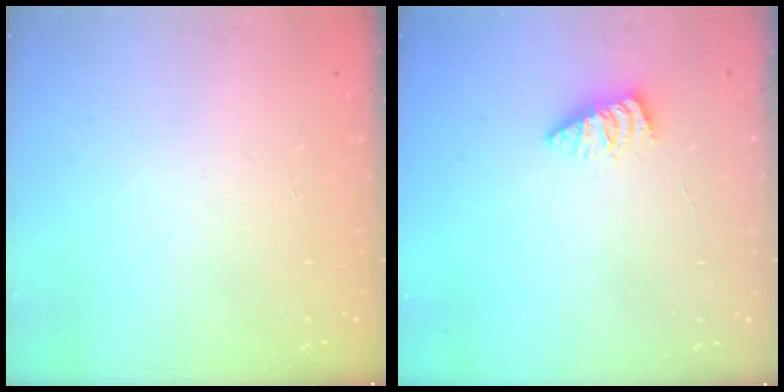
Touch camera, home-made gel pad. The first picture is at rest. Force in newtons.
{"total": 2.6, "press": 2.6, "slide": 0.2}